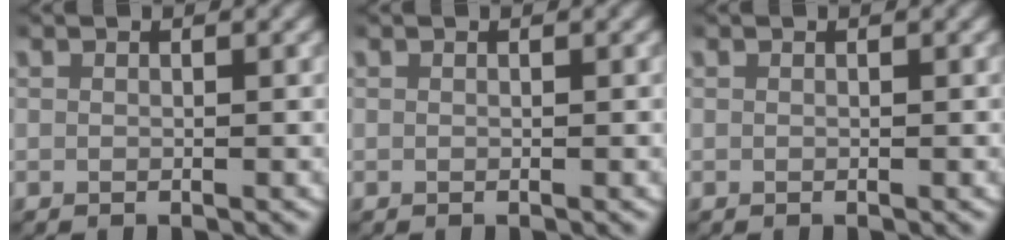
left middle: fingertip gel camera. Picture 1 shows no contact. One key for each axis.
{"total": 0.0}
{"total": 0.0}